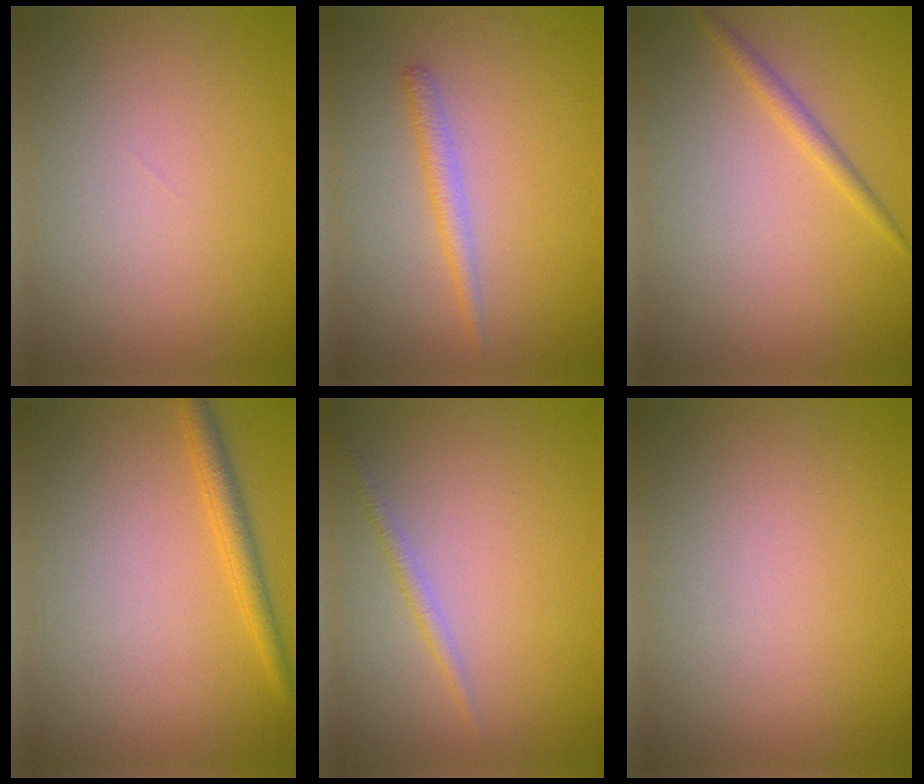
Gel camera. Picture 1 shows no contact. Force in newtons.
{"total": 1.7, "press": 1.7, "slide": 0.0}
{"total": 1.4, "press": 1.4, "slide": 0.0}
{"total": 2.2, "press": 2.2, "slide": 0.1}
{"total": 1.1, "press": 1.1, "slide": 0.0}
{"total": 0.0}